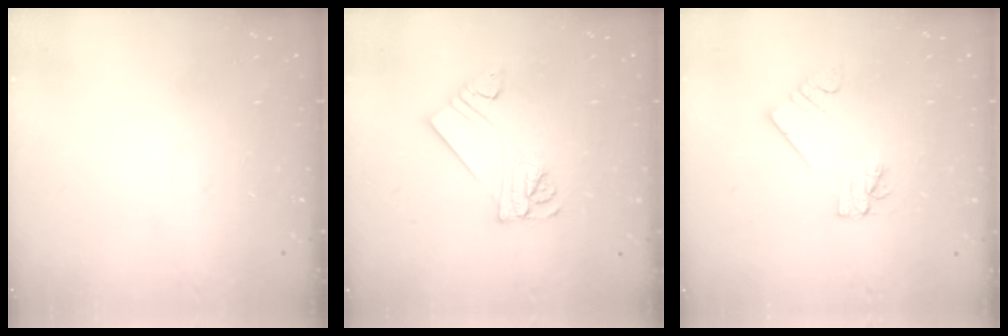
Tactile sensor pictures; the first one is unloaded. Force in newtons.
{"total": 9.7, "press": 9.7, "slide": 0.9}
{"total": 2.2, "press": 2.2, "slide": 0.1}